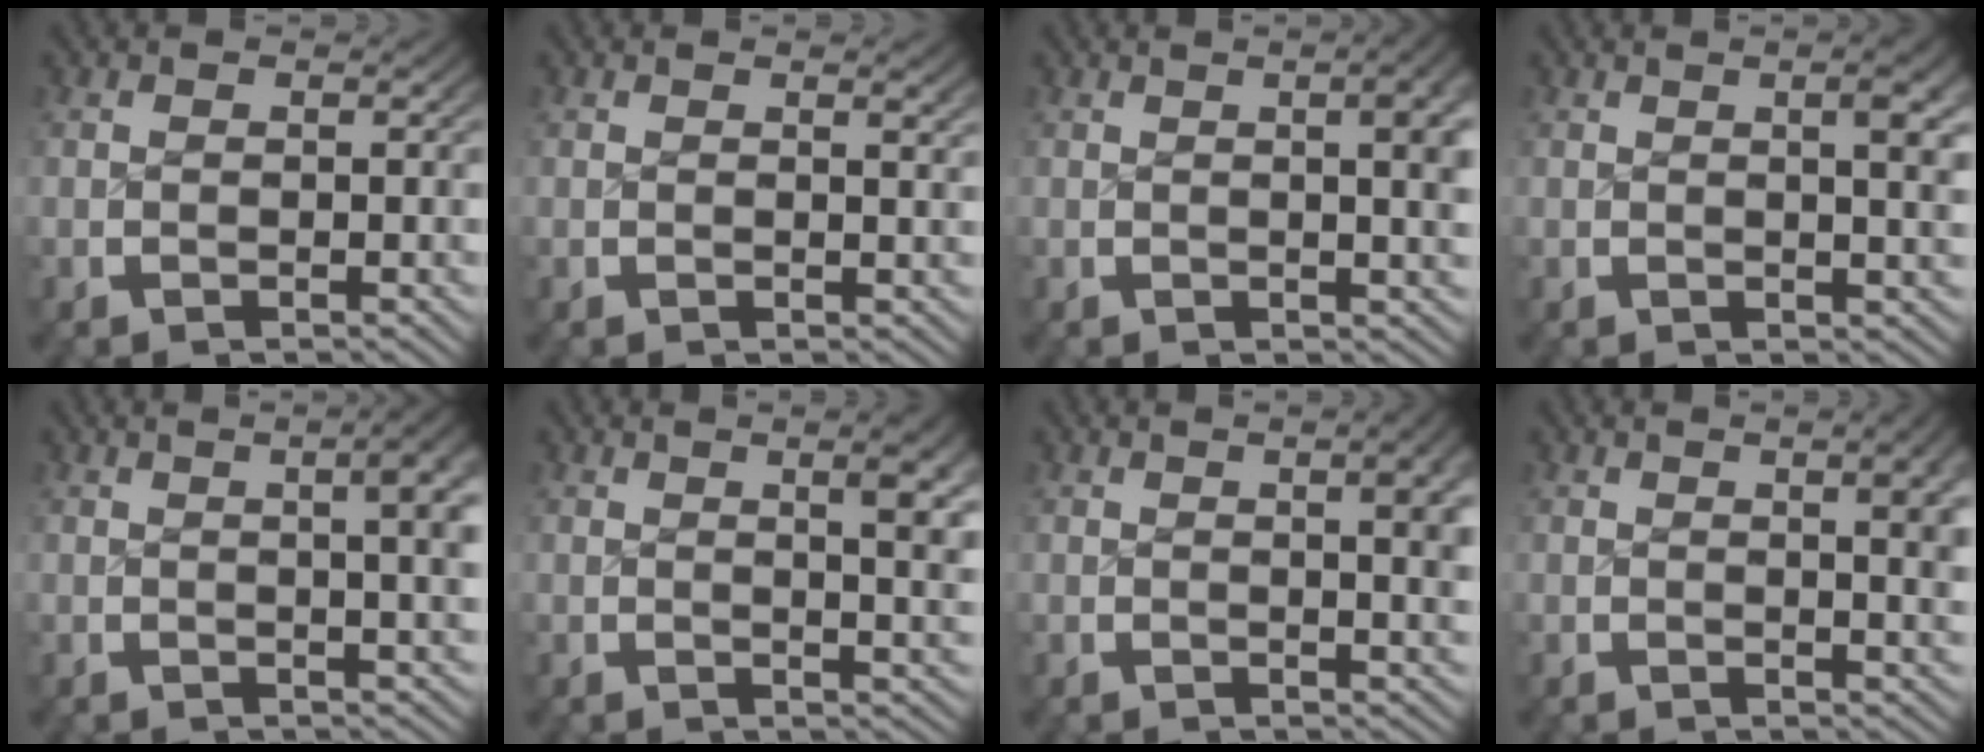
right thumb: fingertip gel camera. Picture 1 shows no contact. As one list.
[{"total": 0.8, "force": [0.5, 0.0, 0.6], "torque": [-0.007, -0.002, 0.008]}, {"total": 5.3, "force": [1.2, 1.8, 4.9], "torque": [-0.044, 0.009, 0.016]}, {"total": 4.0, "force": [1.1, 1.2, 3.7], "torque": [-0.037, 0.003, 0.017]}, {"total": 7.2, "force": [2.1, 2.9, 6.3], "torque": [-0.056, 0.020, 0.023]}, {"total": 4.9, "force": [1.5, 1.4, 4.4], "torque": [-0.046, -0.001, 0.023]}, {"total": 4.6, "force": [1.1, 1.5, 4.2], "torque": [-0.039, 0.005, 0.017]}, {"total": 4.2, "force": [1.1, 1.2, 3.9], "torque": [-0.038, 0.002, 0.017]}]